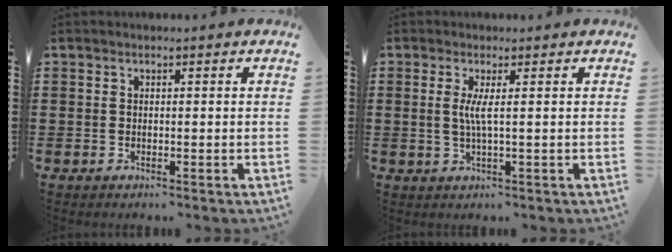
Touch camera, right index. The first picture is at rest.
{"total": 2.9, "force": [0.3, -0.2, 2.9], "torque": [-0.057, -0.007, 0.003]}